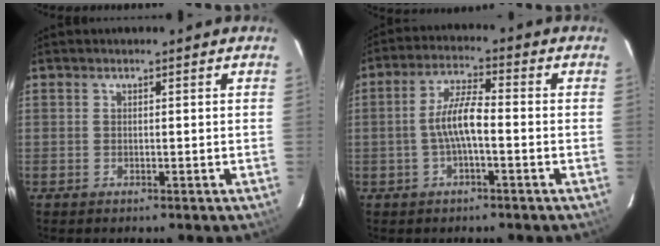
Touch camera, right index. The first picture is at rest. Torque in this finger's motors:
{"motor_torque": [0.67, -0.08, 0.52, 0.15]}